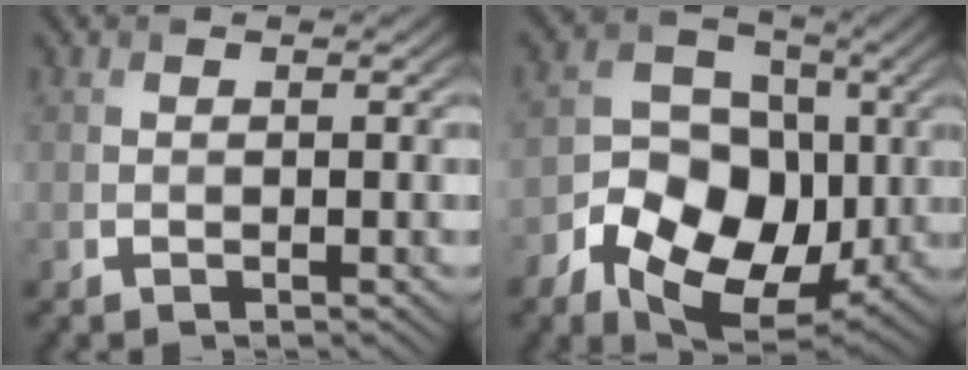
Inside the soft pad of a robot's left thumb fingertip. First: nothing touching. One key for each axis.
{"total": 13.6, "fx": -3.9, "fy": 10.3, "fz": 7.9, "tx": -0.148, "ty": -0.035, "tz": -0.074}